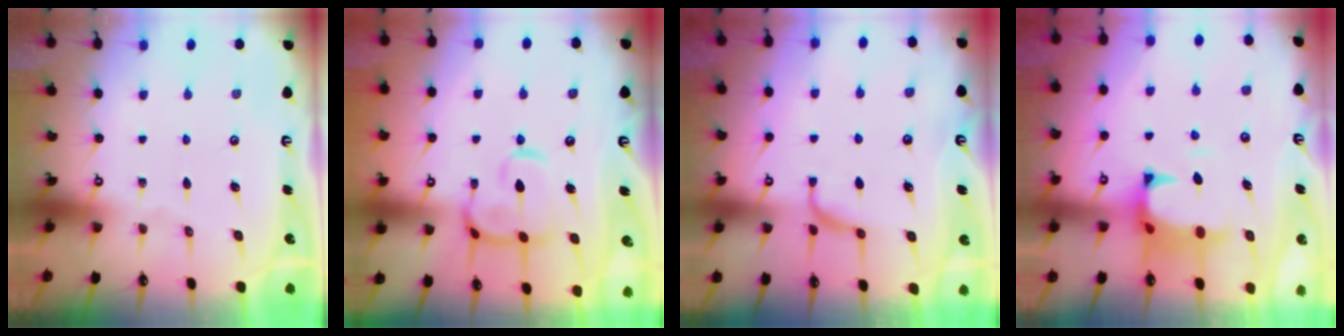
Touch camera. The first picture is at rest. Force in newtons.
{"total": 7.8, "press": 7.7, "slide": 1.3}
{"total": 1.7, "press": 1.6, "slide": 0.5}
{"total": 1.2, "press": 0.6, "slide": 1.1}